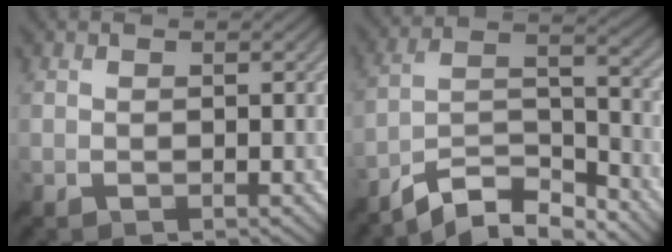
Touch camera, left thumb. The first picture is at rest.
{"total": 9.8, "force": [-8.2, 2.4, 4.7], "torque": [-0.086, 0.008, -0.159]}